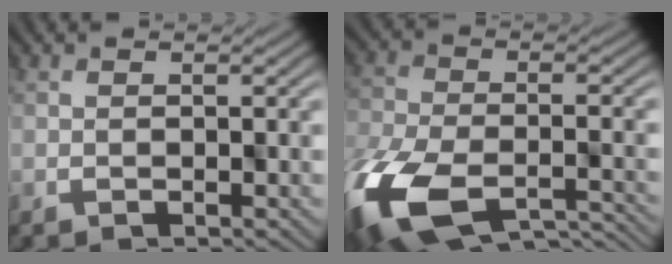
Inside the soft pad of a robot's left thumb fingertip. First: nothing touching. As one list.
[{"total": 14.8, "force": [-8.0, 7.0, 10.3], "torque": [-0.260, -0.059, -0.120]}]